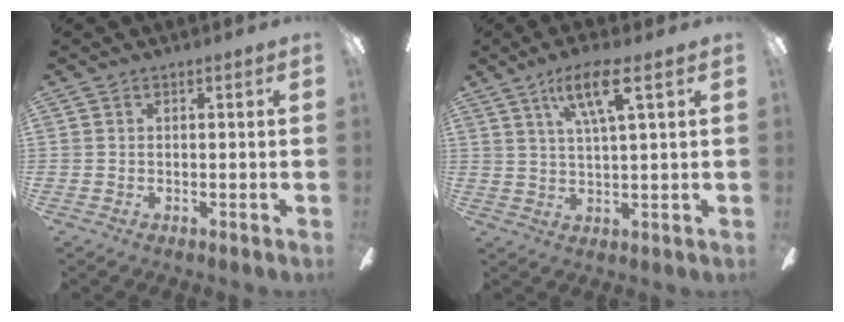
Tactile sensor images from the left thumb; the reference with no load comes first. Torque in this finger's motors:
{"motor_torque": [0.98, 0.90, 0.79, -0.89, 0.06]}